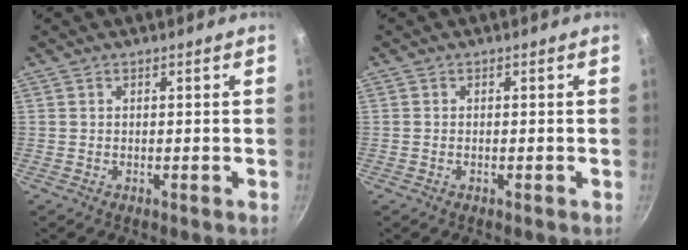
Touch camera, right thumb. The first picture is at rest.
{"total": 0.0}